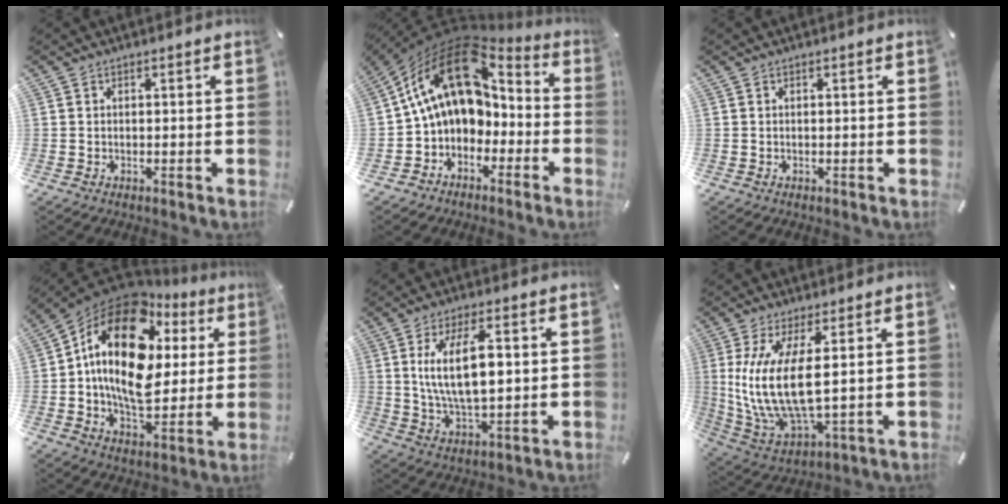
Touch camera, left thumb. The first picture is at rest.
{"total": 17.3, "force": [3.8, 12.4, 11.4], "torque": [-0.216, -0.012, 0.065]}
{"total": 0.0}
{"total": 21.5, "force": [5.4, 13.8, 15.6], "torque": [-0.304, -0.020, 0.086]}
{"total": 12.7, "force": [2.6, 5.2, 11.3], "torque": [-0.211, -0.006, 0.038]}
{"total": 14.0, "force": [2.3, 5.4, 12.7], "torque": [-0.291, -0.022, 0.041]}